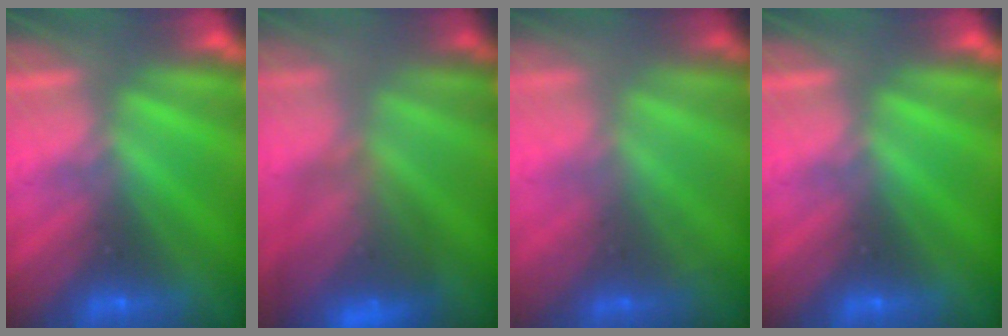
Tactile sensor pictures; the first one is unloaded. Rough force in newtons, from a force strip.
{"total": 9.0}
{"total": 1.7}
{"total": 0.0}